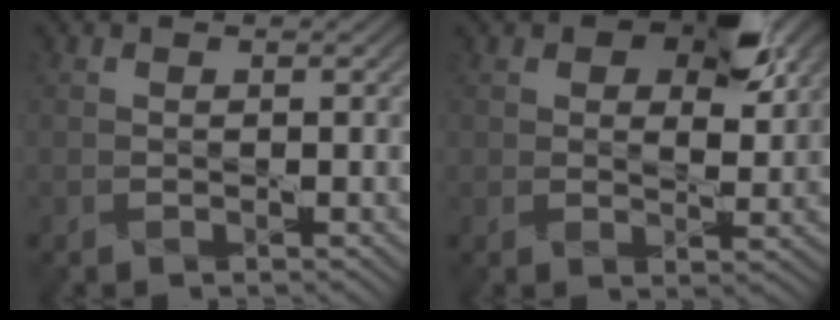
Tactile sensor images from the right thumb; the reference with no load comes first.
{"total": 8.5, "force": [4.2, 4.8, 5.7], "torque": [-0.083, -0.005, 0.065]}